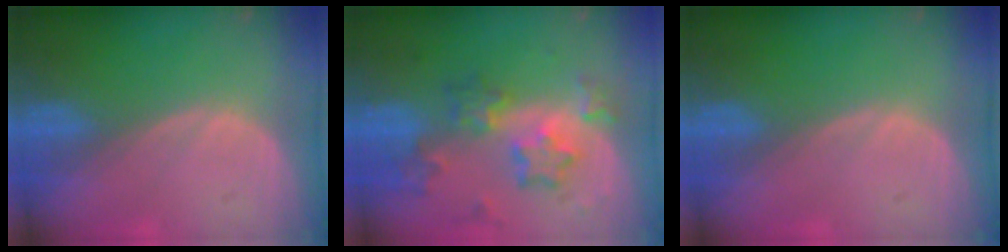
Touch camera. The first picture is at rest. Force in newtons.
{"total": 8.5, "press": 7.5, "slide": 4.1}
{"total": 0.0}